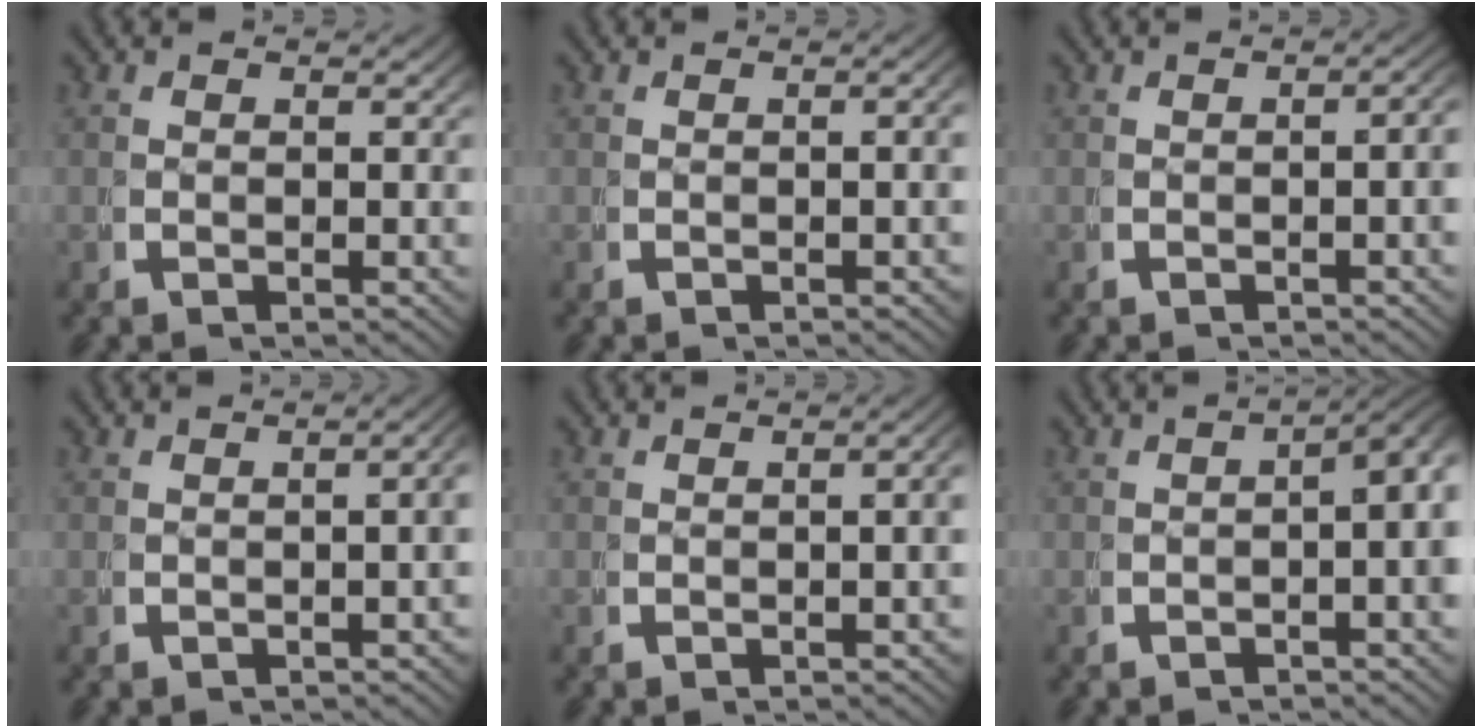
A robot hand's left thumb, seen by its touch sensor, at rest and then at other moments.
{"total": 1.1, "force": [-0.4, 0.2, 1.1], "torque": [-0.016, 0.002, -0.004]}
{"total": 2.0, "force": [-0.6, 0.4, 1.8], "torque": [-0.025, 0.005, -0.008]}
{"total": 2.8, "force": [-0.7, 0.7, 2.6], "torque": [-0.033, 0.006, -0.007]}
{"total": 1.9, "force": [-0.6, 0.4, 1.8], "torque": [-0.027, 0.004, -0.005]}
{"total": 4.9, "force": [-0.2, 1.8, 4.5], "torque": [-0.059, 0.007, -0.006]}